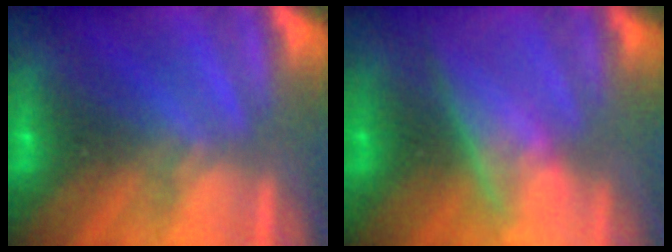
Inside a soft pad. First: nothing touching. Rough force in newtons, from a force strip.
{"total": 2.7}